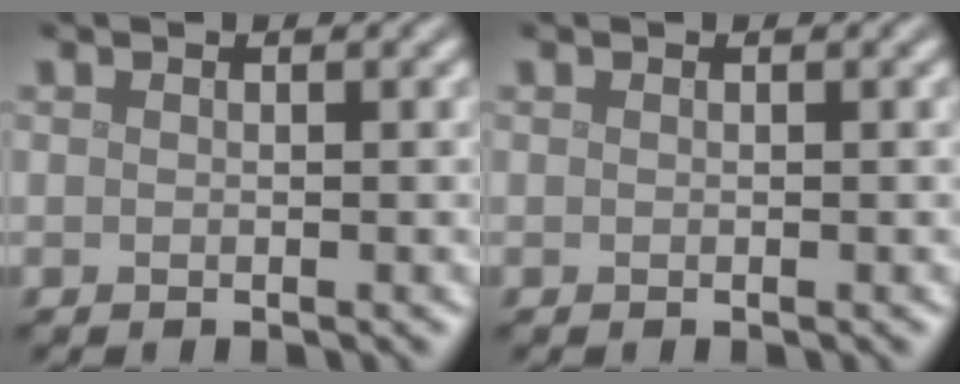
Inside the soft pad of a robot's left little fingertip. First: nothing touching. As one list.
[{"total": 0.0}]